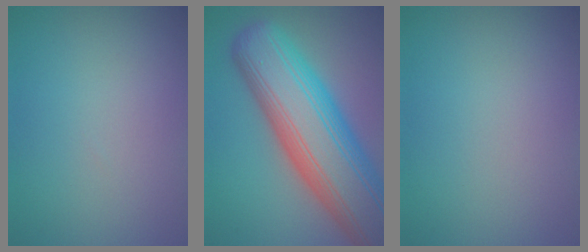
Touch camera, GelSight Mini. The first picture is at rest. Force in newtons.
{"total": 14.4, "press": 14.4, "slide": 0.6}
{"total": 0.0}